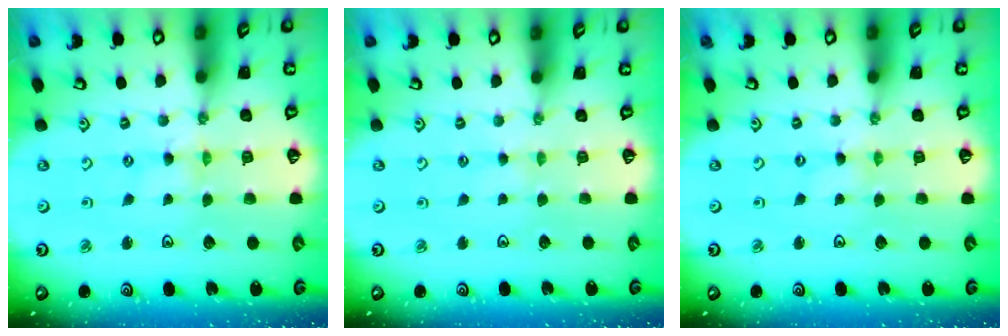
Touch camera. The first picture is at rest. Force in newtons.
{"total": 1.0, "press": 1.0, "slide": 0.2}
{"total": 0.0}